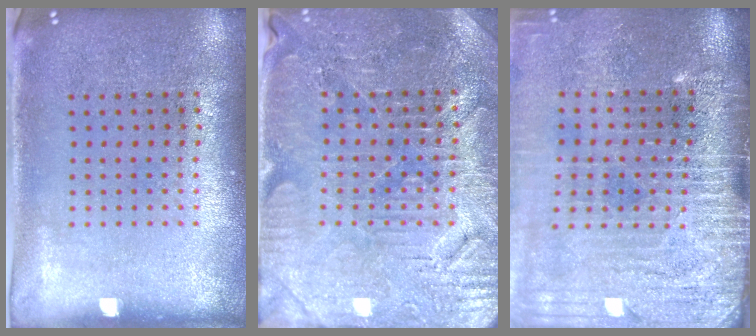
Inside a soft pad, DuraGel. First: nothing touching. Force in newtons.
{"total": 3.8, "press": 3.7, "slide": 0.7}
{"total": 4.2, "press": 3.5, "slide": 2.3}